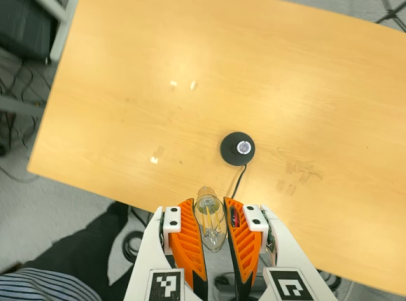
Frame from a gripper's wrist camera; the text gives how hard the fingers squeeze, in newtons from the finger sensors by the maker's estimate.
{"total": 21.6, "left": 24.9, "right": 18.3}